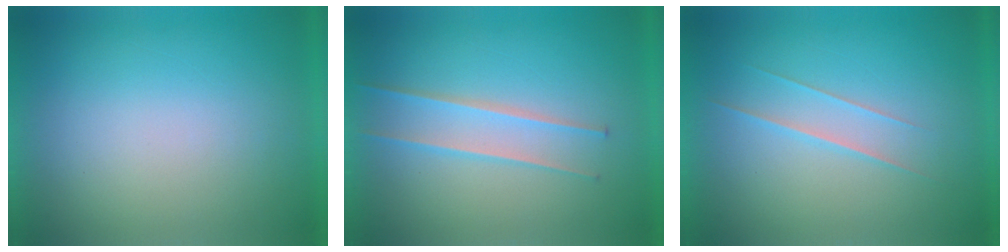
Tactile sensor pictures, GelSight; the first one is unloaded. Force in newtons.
{"total": 2.4}
{"total": 1.6}